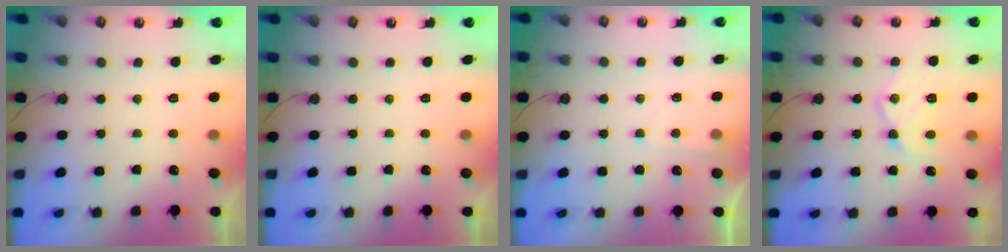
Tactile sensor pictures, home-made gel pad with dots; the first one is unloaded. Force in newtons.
{"total": 0.0}
{"total": 4.1, "press": 4.1, "slide": 0.4}
{"total": 12.8, "press": 12.8, "slide": 1.0}